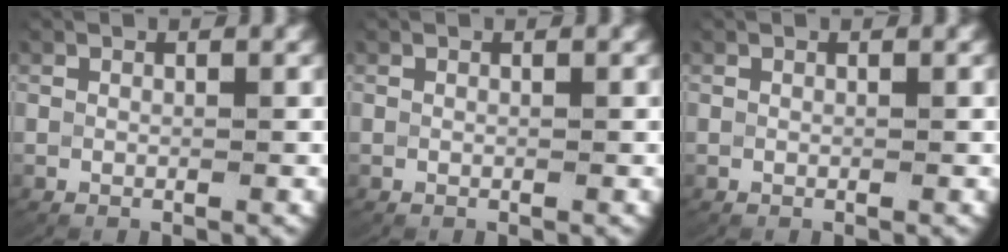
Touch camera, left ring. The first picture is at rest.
{"total": 0.0}
{"total": 0.0}